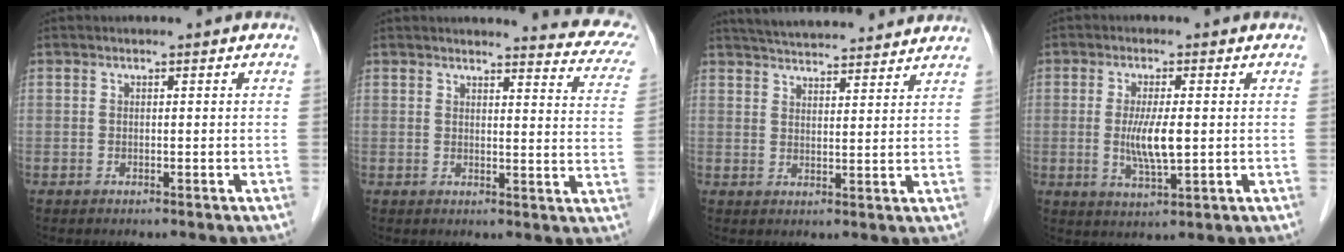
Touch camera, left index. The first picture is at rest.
{"total": 11.2, "force": [10.2, 1.7, 4.3], "torque": [-0.027, -0.049, 0.083]}
{"total": 15.7, "force": [14.7, 2.1, 5.2], "torque": [-0.082, 0.034, 0.205]}
{"total": 5.6, "force": [-0.1, 0.9, 5.5], "torque": [-0.112, -0.012, -0.001]}